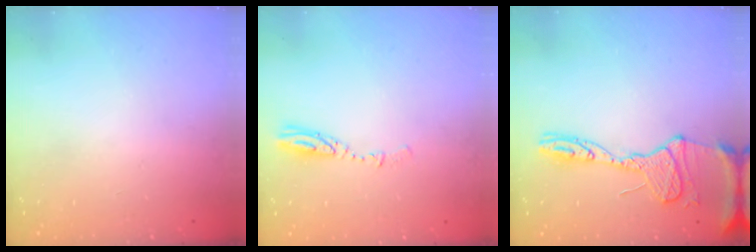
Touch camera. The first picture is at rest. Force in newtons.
{"total": 3.6, "press": 3.5, "slide": 0.4}
{"total": 15.9, "press": 15.8, "slide": 1.6}